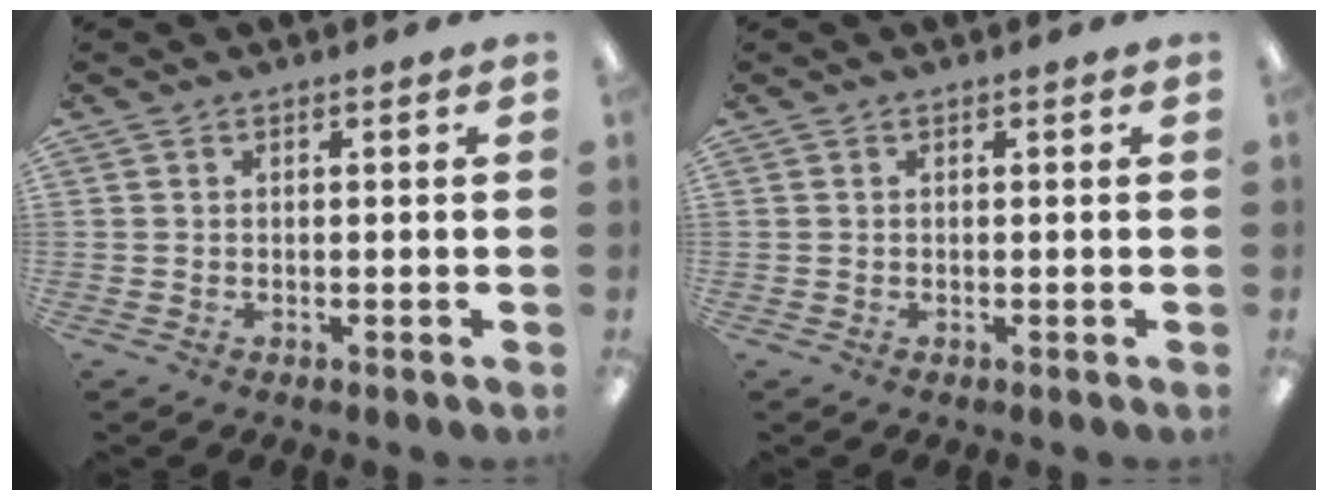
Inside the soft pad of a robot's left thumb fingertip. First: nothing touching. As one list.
[{"total": 0.0}]